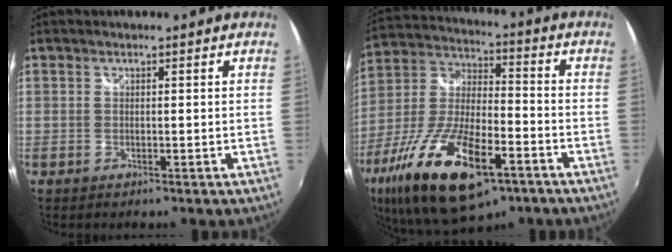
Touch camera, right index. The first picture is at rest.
{"total": 23.9, "force": [-12.3, 9.1, 18.3], "torque": [-0.375, -0.049, -0.215]}